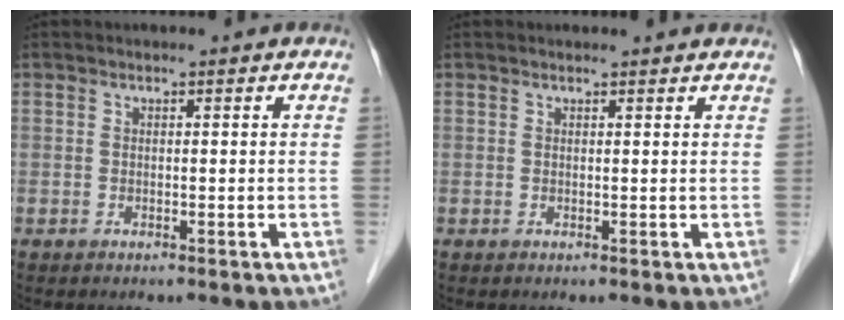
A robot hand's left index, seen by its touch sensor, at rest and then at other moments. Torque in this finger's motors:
{"motor_torque": [0.25, -0.23, -0.01, 0.00]}